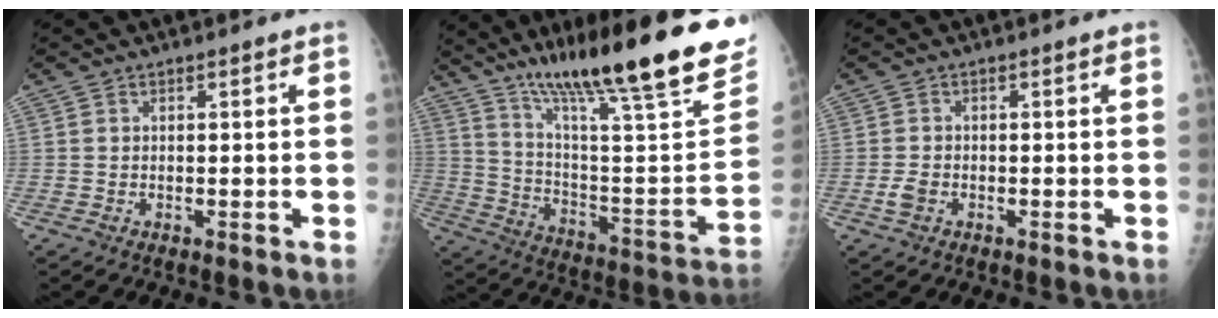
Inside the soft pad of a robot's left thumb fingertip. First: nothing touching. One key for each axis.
{"total": 32.6, "fx": 22.3, "fy": 5.3, "fz": 23.1, "tx": -0.329, "ty": -0.077, "tz": 0.341}
{"total": 2.1, "fx": -0.7, "fy": 1.3, "fz": 1.4, "tx": -0.031, "ty": 0.005, "tz": -0.012}